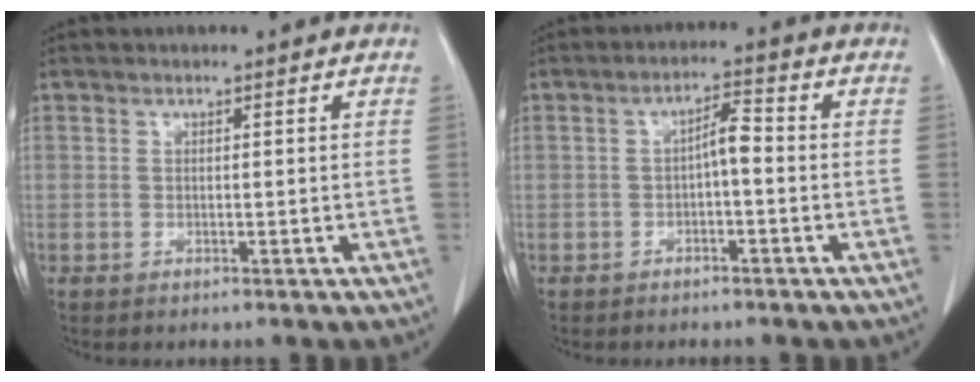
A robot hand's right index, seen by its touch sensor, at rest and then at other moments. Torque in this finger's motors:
{"motor_torque": [0.53, -0.10, 0.21, 0.06]}